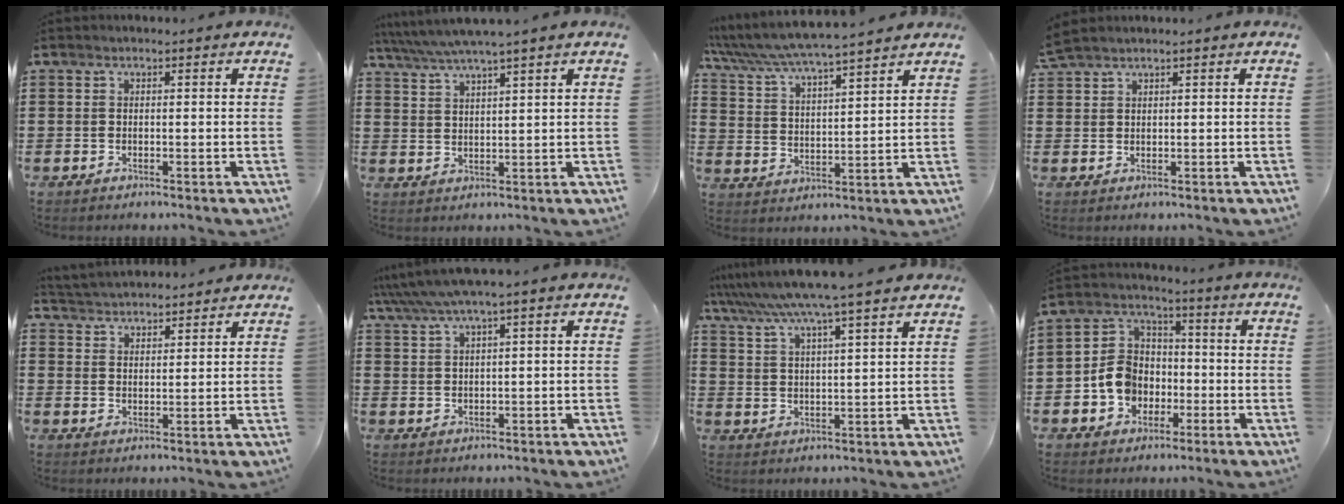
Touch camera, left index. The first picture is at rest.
{"total": 4.2, "force": [3.5, -0.5, 2.1], "torque": [-0.051, -0.014, 0.061]}
{"total": 4.7, "force": [4.5, -0.3, 1.5], "torque": [-0.051, -0.033, 0.071]}
{"total": 1.7, "force": [1.6, 0.0, 0.7], "torque": [-0.017, 0.002, 0.031]}
{"total": 3.1, "force": [3.1, 0.2, -0.4], "torque": [-0.006, -0.011, 0.056]}
{"total": 3.5, "force": [2.1, -0.2, 2.8], "torque": [-0.068, -0.006, 0.032]}
{"total": 7.4, "force": [6.4, -1.1, 3.5], "torque": [-0.091, -0.036, 0.109]}
{"total": 7.7, "force": [-2.3, 6.6, 3.2], "torque": [-0.097, 0.018, -0.047]}